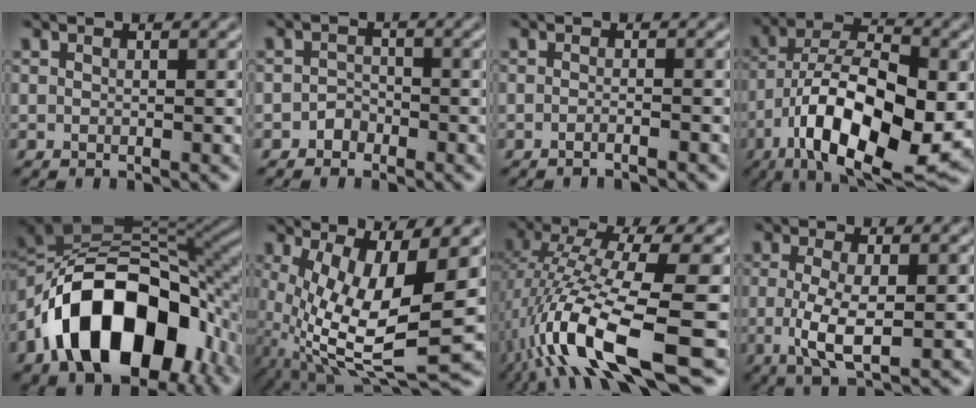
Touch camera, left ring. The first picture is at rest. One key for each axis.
{"total": 1.3, "fx": -0.9, "fy": 0.9, "fz": 0.2, "tx": 0.001, "ty": 0.007, "tz": -0.016}
{"total": 1.1, "fx": -0.8, "fy": 0.2, "fz": 0.7, "tx": -0.006, "ty": -0.001, "tz": -0.019}
{"total": 13.5, "fx": -5.0, "fy": 5.4, "fz": 11.3, "tx": -0.185, "ty": 0.000, "tz": -0.088}
{"total": 15.8, "fx": -6.5, "fy": 9.2, "fz": 11.1, "tx": -0.176, "ty": 0.001, "tz": -0.121}
{"total": 10.5, "fx": -0.1, "fy": 3.4, "fz": 9.9, "tx": -0.195, "ty": -0.023, "tz": 0.006}
{"total": 12.0, "fx": -3.8, "fy": 2.7, "fz": 11.0, "tx": -0.209, "ty": -0.004, "tz": -0.065}
{"total": 4.3, "fx": -0.5, "fy": 1.3, "fz": 4.0, "tx": -0.089, "ty": -0.009, "tz": -0.009}